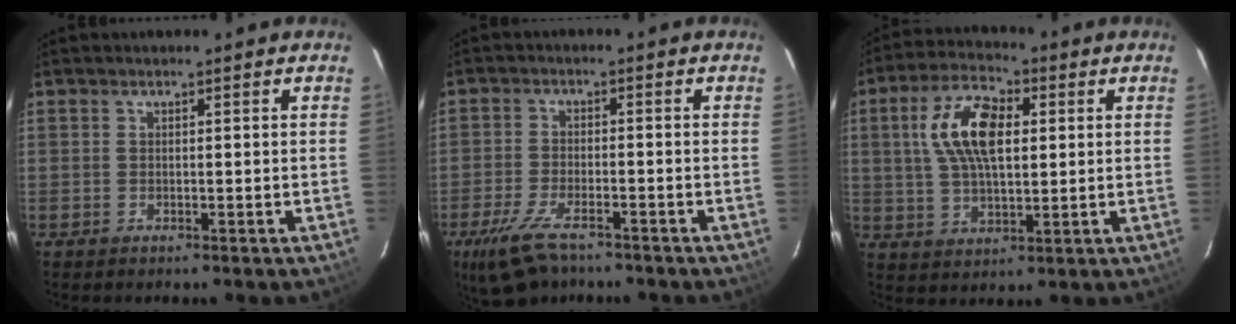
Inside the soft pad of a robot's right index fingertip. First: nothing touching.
{"total": 9.0, "force": [-6.4, 3.3, 5.3], "torque": [-0.133, -0.022, -0.120]}
{"total": 12.5, "force": [2.7, 6.1, 10.5], "torque": [-0.204, 0.021, 0.052]}